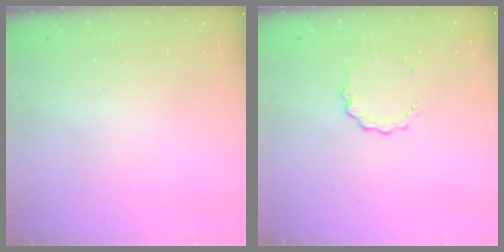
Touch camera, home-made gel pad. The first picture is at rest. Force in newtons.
{"total": 4.0, "press": 3.9, "slide": 0.4}